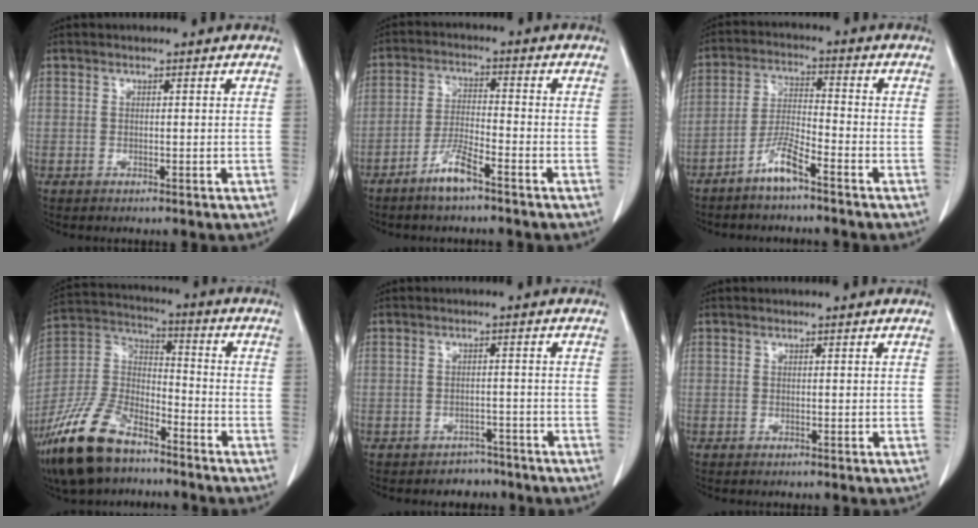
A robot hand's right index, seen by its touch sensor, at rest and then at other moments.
{"total": 5.4, "force": [-3.8, 0.6, 3.7], "torque": [-0.080, -0.005, -0.075]}
{"total": 5.5, "force": [-4.0, 0.5, 3.7], "torque": [-0.082, -0.002, -0.081]}
{"total": 16.4, "force": [-11.6, 6.8, 9.4], "torque": [-0.205, 0.002, -0.218]}
{"total": 3.2, "force": [-2.5, 1.9, -0.2], "torque": [-0.002, 0.010, -0.034]}
{"total": 0.0}